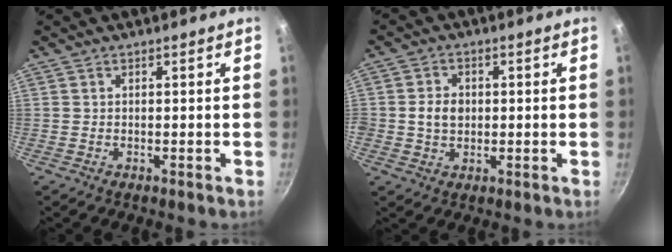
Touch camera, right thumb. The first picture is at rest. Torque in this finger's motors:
{"motor_torque": [0.05, 1.01, 0.36, -0.30, 0.22]}